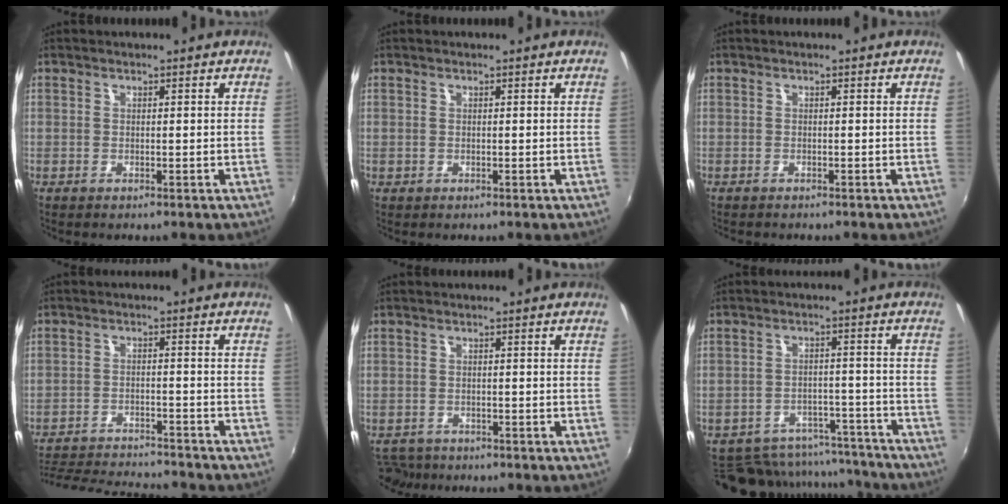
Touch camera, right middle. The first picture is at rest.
{"total": 0.0}
{"total": 0.9, "force": [-0.8, 0.0, 0.3], "torque": [-0.010, -0.004, -0.011]}
{"total": 15.2, "force": [-14.0, 2.3, 5.6], "torque": [-0.127, -0.012, -0.210]}
{"total": 4.0, "force": [-3.4, 2.1, 0.7], "torque": [-0.027, -0.009, -0.058]}
{"total": 15.5, "force": [-13.0, 7.2, 4.5], "torque": [-0.108, 0.031, -0.153]}